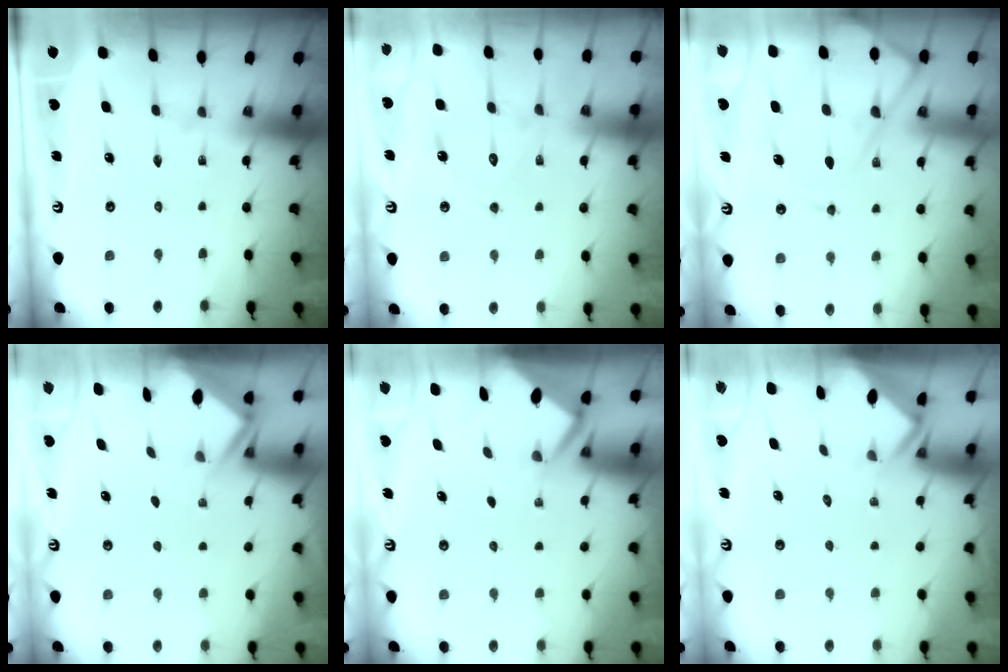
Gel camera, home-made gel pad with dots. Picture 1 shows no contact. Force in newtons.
{"total": 13.0, "press": 13.0, "slide": 1.2}
{"total": 13.6, "press": 13.5, "slide": 1.2}
{"total": 3.3, "press": 3.3, "slide": 0.3}
{"total": 2.7, "press": 2.7, "slide": 0.3}
{"total": 2.6, "press": 2.6, "slide": 0.1}